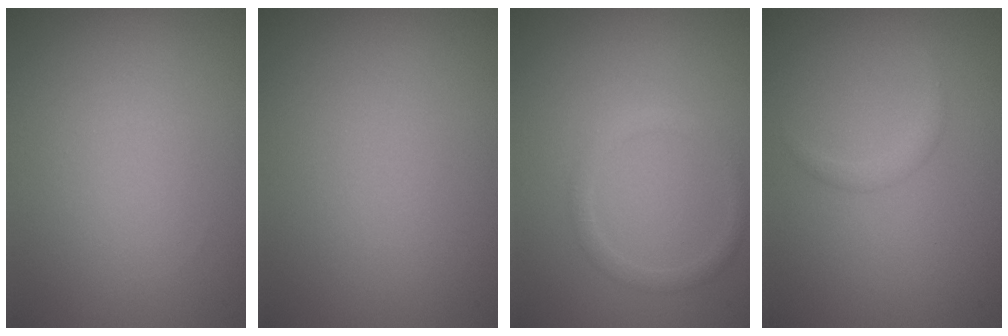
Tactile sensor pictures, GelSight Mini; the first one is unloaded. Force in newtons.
{"total": 0.0}
{"total": 1.3, "press": 1.3, "slide": 0.1}
{"total": 0.9, "press": 0.9, "slide": 0.1}